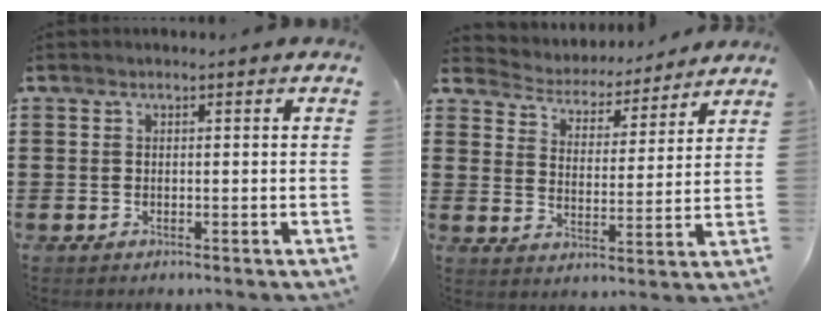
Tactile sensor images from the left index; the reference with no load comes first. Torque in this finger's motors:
{"motor_torque": [-0.63, -0.80, -0.23, -0.11]}